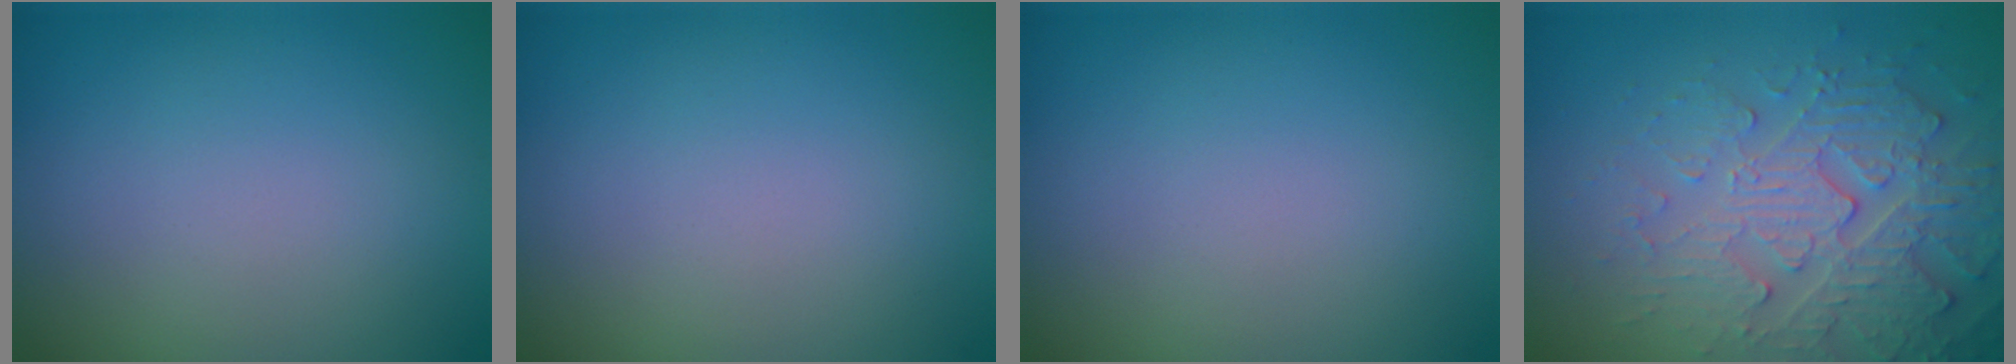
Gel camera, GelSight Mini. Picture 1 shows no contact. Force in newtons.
{"total": 0.0}
{"total": 0.0}
{"total": 4.4, "press": 4.4, "slide": 0.5}